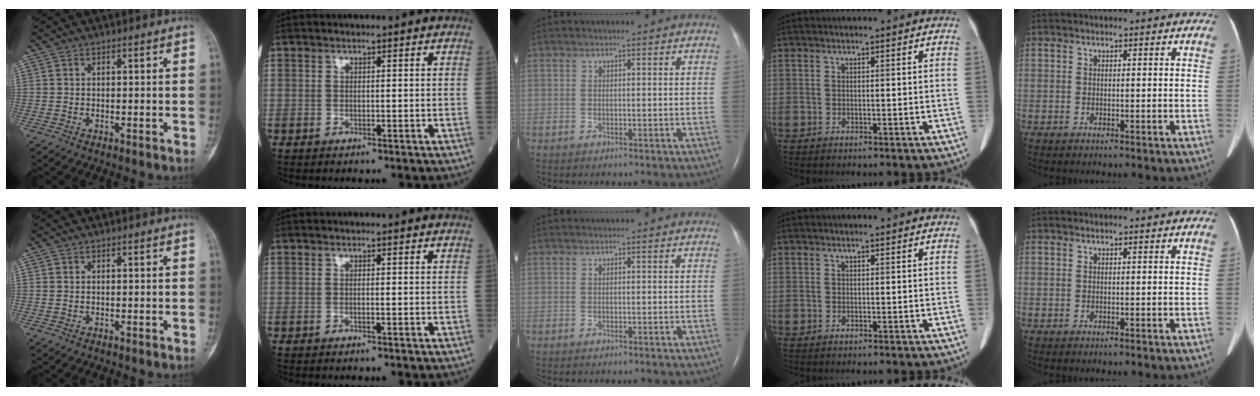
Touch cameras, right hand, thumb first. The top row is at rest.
{}